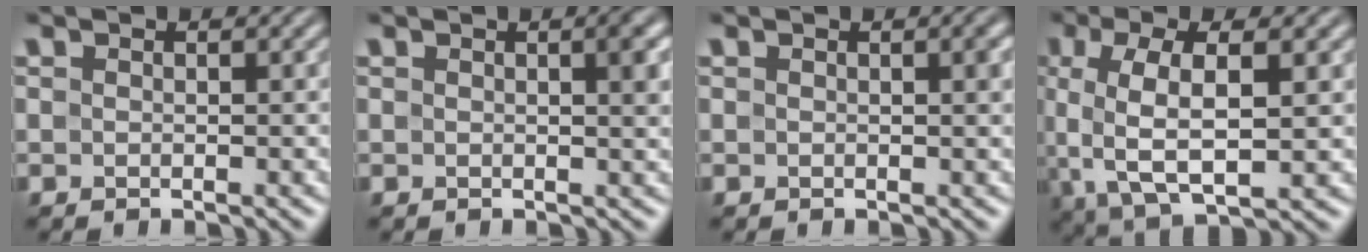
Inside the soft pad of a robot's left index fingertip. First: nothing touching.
{"total": 2.2, "force": [0.4, 0.3, 2.2], "torque": [-0.024, 0.004, 0.002]}
{"total": 1.3, "force": [0.2, 0.2, 1.3], "torque": [-0.016, 0.001, 0.002]}
{"total": 6.9, "force": [0.3, 2.6, 6.3], "torque": [-0.132, 0.005, 0.004]}